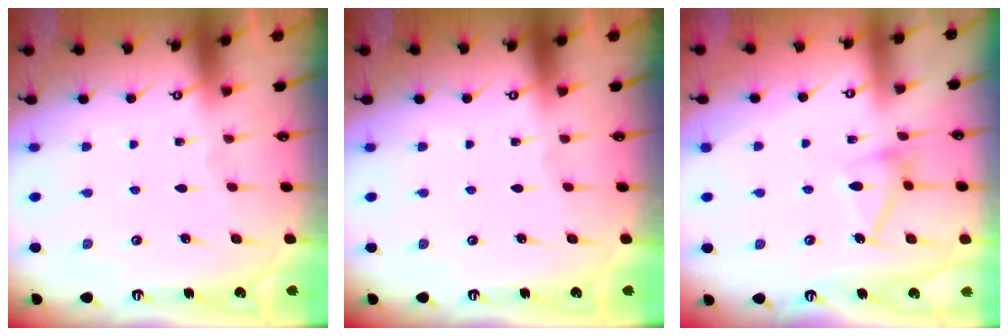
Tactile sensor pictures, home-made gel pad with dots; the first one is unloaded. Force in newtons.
{"total": 0.0}
{"total": 12.6, "press": 12.6, "slide": 0.3}